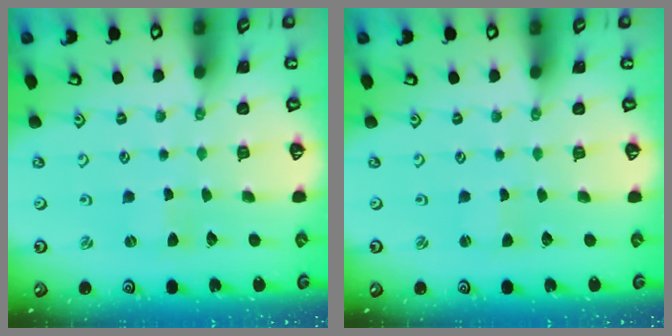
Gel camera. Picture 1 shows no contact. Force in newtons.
{"total": 0.0}